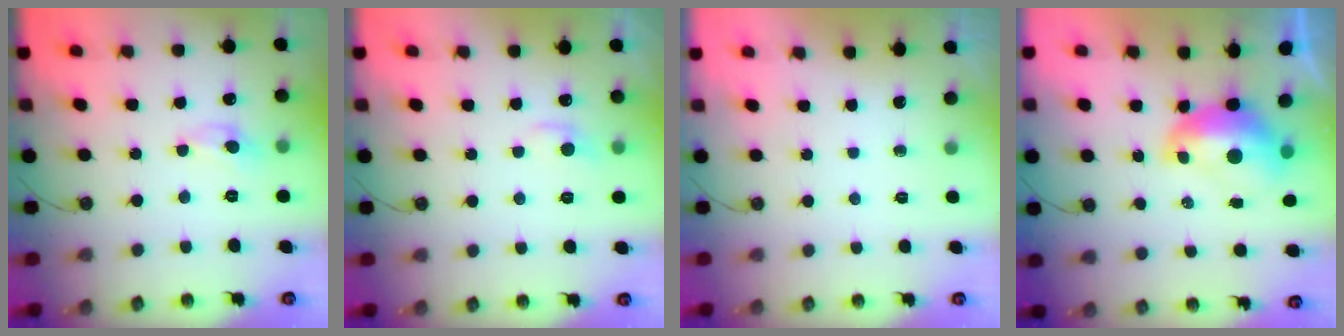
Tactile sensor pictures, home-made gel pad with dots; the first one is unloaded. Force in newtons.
{"total": 1.0, "press": 0.5, "slide": 0.9}
{"total": 0.0}
{"total": 2.8, "press": 2.7, "slide": 0.7}